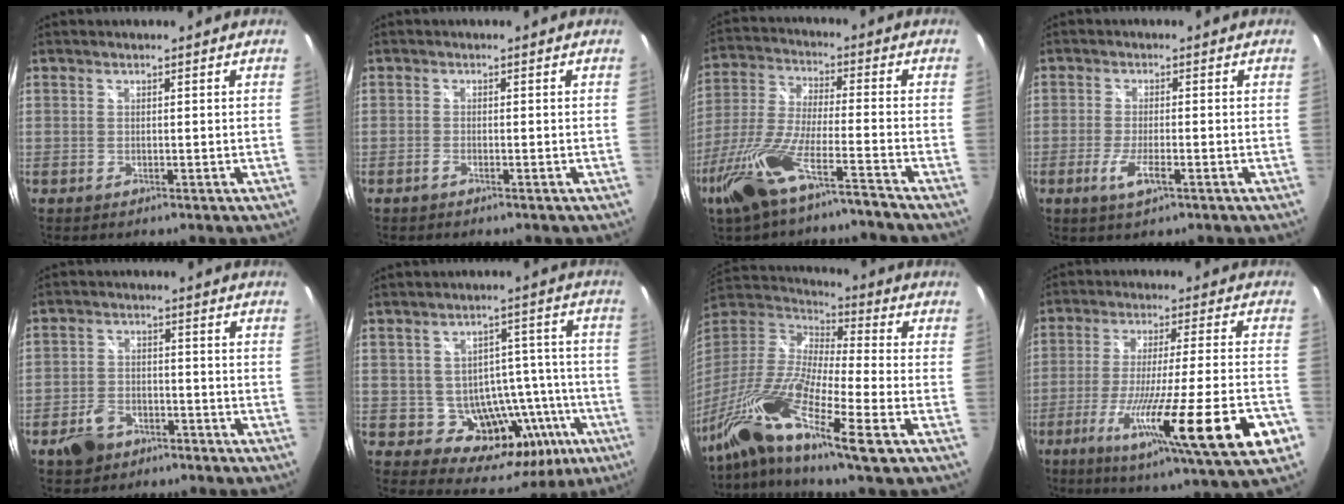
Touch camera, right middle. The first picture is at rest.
{"total": 0.9, "force": [-0.8, 0.3, 0.4], "torque": [-0.013, -0.001, -0.018]}
{"total": 13.7, "force": [-9.6, 1.4, 9.6], "torque": [-0.211, -0.023, -0.184]}
{"total": 4.1, "force": [-1.8, 0.7, 3.6], "torque": [-0.079, -0.009, -0.037]}
{"total": 6.7, "force": [-4.5, 4.2, 2.6], "torque": [-0.071, 0.012, -0.069]}
{"total": 14.9, "force": [-5.2, 11.3, 8.2], "torque": [-0.119, 0.026, -0.041]}
{"total": 20.0, "force": [-12.0, 2.3, 15.9], "torque": [-0.303, -0.038, -0.240]}
{"total": 22.5, "force": [-10.2, 0.4, 20.1], "torque": [-0.330, -0.079, -0.158]}